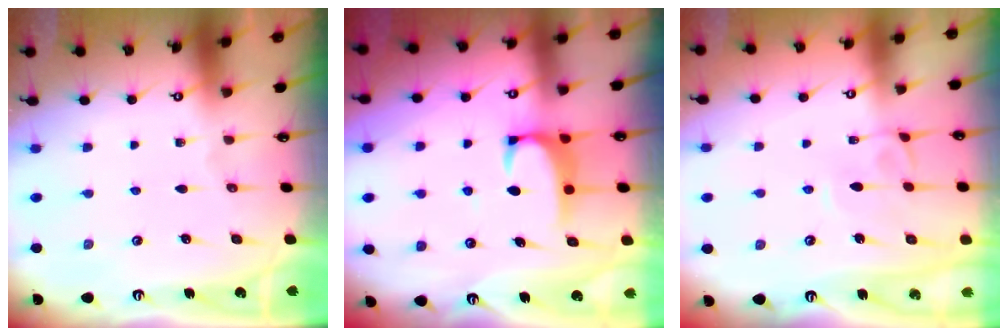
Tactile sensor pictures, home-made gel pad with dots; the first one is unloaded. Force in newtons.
{"total": 2.1, "press": 2.1, "slide": 0.3}
{"total": 2.1, "press": 2.1, "slide": 0.3}